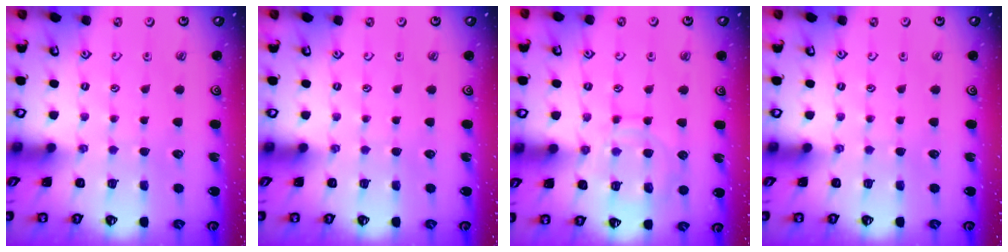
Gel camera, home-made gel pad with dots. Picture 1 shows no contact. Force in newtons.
{"total": 0.0}
{"total": 11.5, "press": 11.4, "slide": 1.2}
{"total": 0.0}